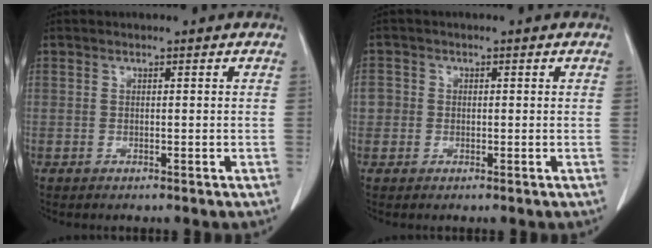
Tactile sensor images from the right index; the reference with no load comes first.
{"total": 2.4, "force": [0.0, 2.3, 0.3], "torque": [0.006, 0.008, -0.001]}